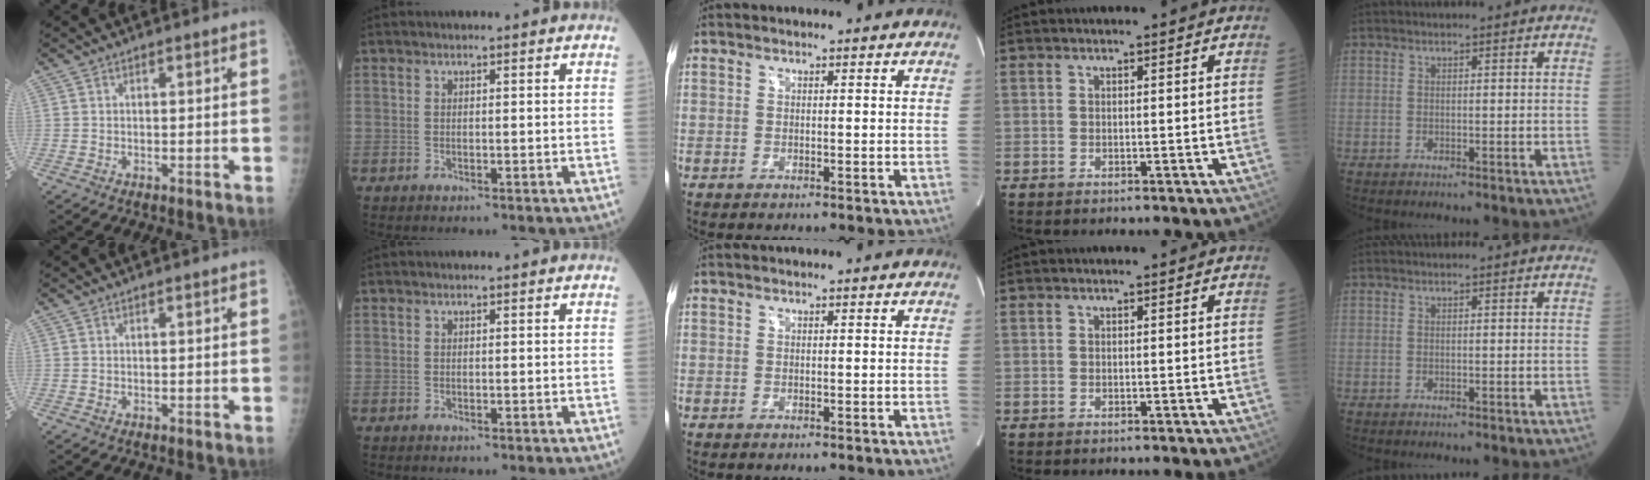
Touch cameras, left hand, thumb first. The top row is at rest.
{}